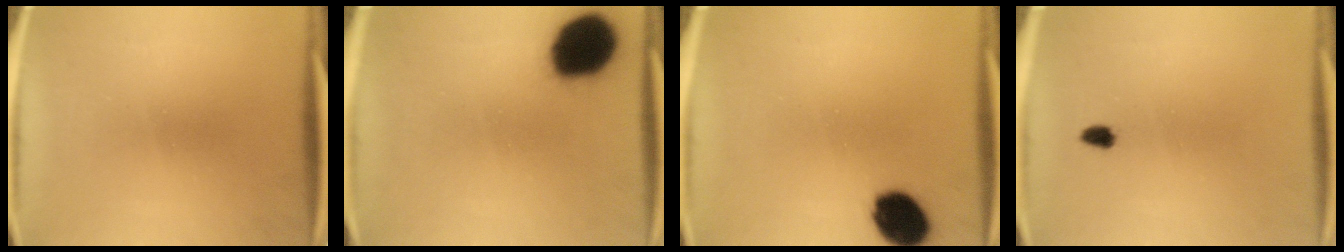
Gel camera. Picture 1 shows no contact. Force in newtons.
{"total": 17.8}
{"total": 10.8}
{"total": 1.4}